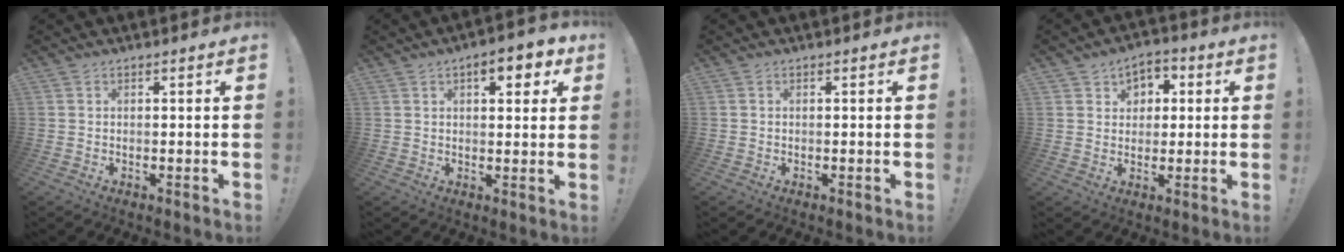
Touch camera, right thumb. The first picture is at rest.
{"total": 7.3, "force": [3.6, 3.2, 5.6], "torque": [-0.065, -0.009, 0.055]}
{"total": 0.0}
{"total": 5.1, "force": [1.0, 4.9, 1.3], "torque": [-0.017, -0.005, 0.018]}